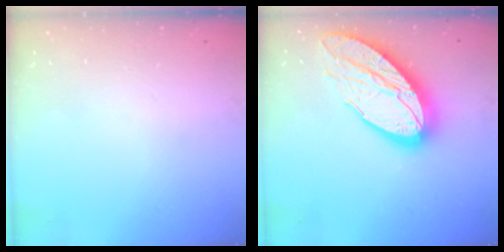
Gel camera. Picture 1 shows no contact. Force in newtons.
{"total": 20.1, "press": 20.1, "slide": 1.6}